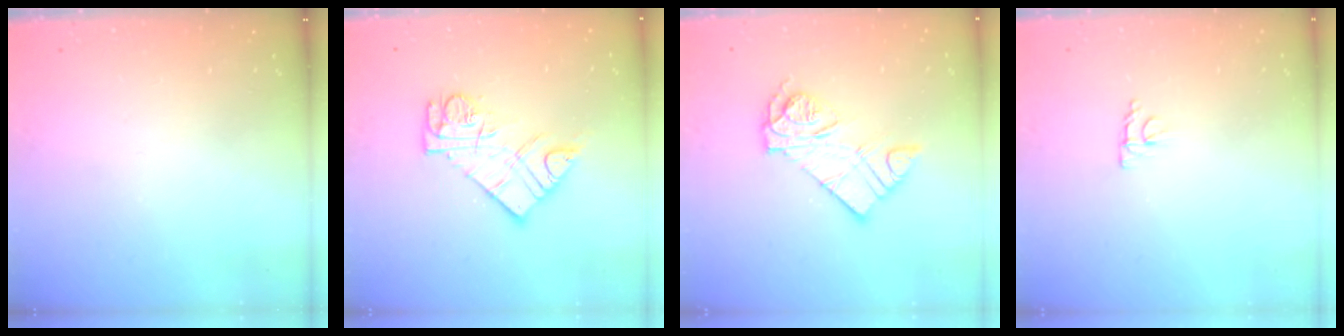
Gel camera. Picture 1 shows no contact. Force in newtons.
{"total": 12.0, "press": 11.9, "slide": 1.1}
{"total": 12.1, "press": 12.1, "slide": 1.0}
{"total": 4.1, "press": 4.0, "slide": 0.7}